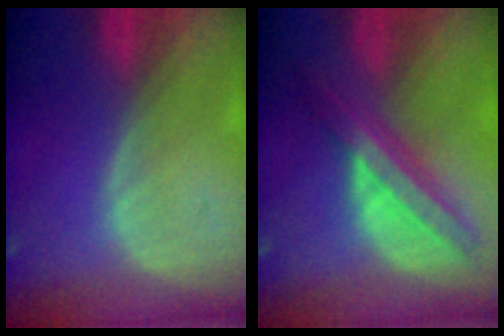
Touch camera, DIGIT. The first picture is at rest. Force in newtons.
{"total": 8.2, "press": 6.9, "slide": 4.4}